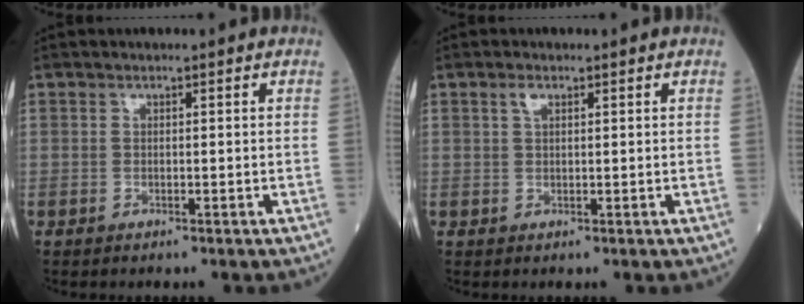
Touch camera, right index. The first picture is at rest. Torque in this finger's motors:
{"motor_torque": [0.22, 0.12, 0.12, 0.03]}